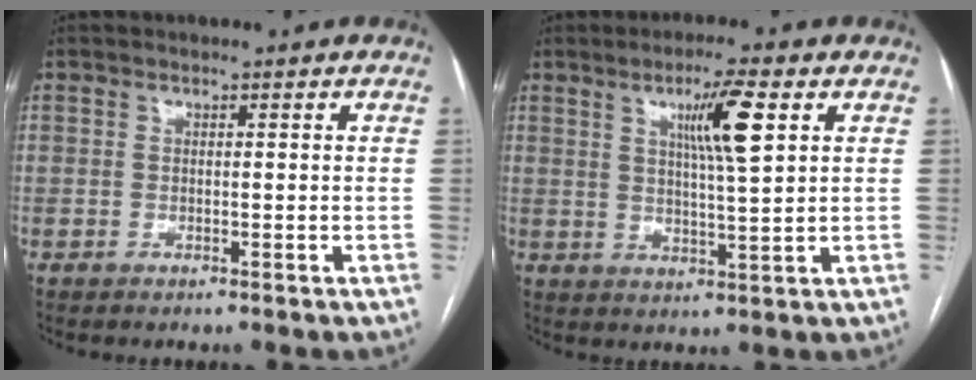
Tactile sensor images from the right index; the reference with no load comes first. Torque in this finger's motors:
{"motor_torque": [0.55, 0.01, 0.31, 0.10]}